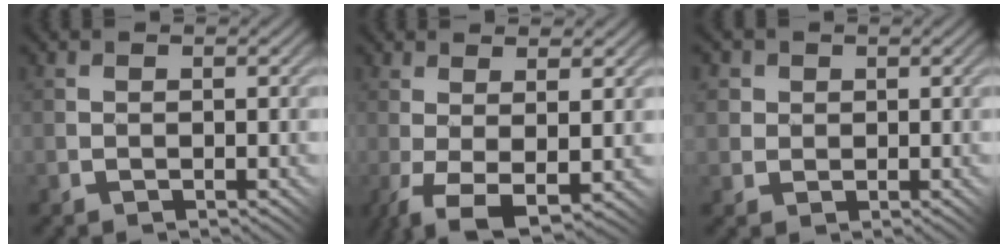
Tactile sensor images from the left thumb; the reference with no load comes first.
{"total": 5.4, "force": [-1.5, 0.8, 5.1], "torque": [-0.100, -0.002, -0.018]}
{"total": 4.2, "force": [1.8, 3.6, 0.8], "torque": [-0.030, 0.011, 0.024]}